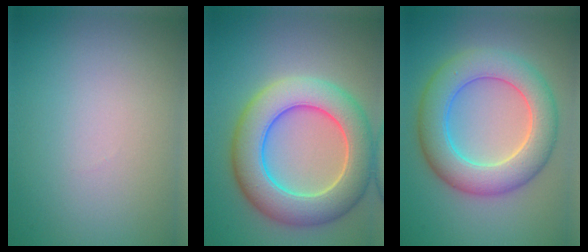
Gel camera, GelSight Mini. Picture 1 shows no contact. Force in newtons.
{"total": 9.1, "press": 9.1, "slide": 0.6}
{"total": 7.4, "press": 7.4, "slide": 0.4}